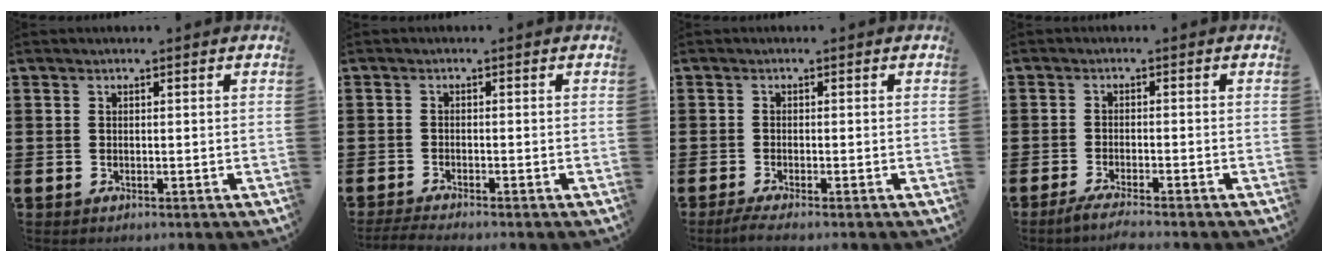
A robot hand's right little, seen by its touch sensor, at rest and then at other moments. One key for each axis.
{"total": 1.5, "fx": -1.3, "fy": -0.1, "fz": 0.8, "tx": -0.012, "ty": 0.001, "tz": -0.025}
{"total": 1.2, "fx": -0.8, "fy": 0.0, "fz": 0.9, "tx": -0.014, "ty": -0.002, "tz": -0.015}
{"total": 2.3, "fx": -1.9, "fy": -0.1, "fz": 1.4, "tx": -0.020, "ty": 0.000, "tz": -0.034}